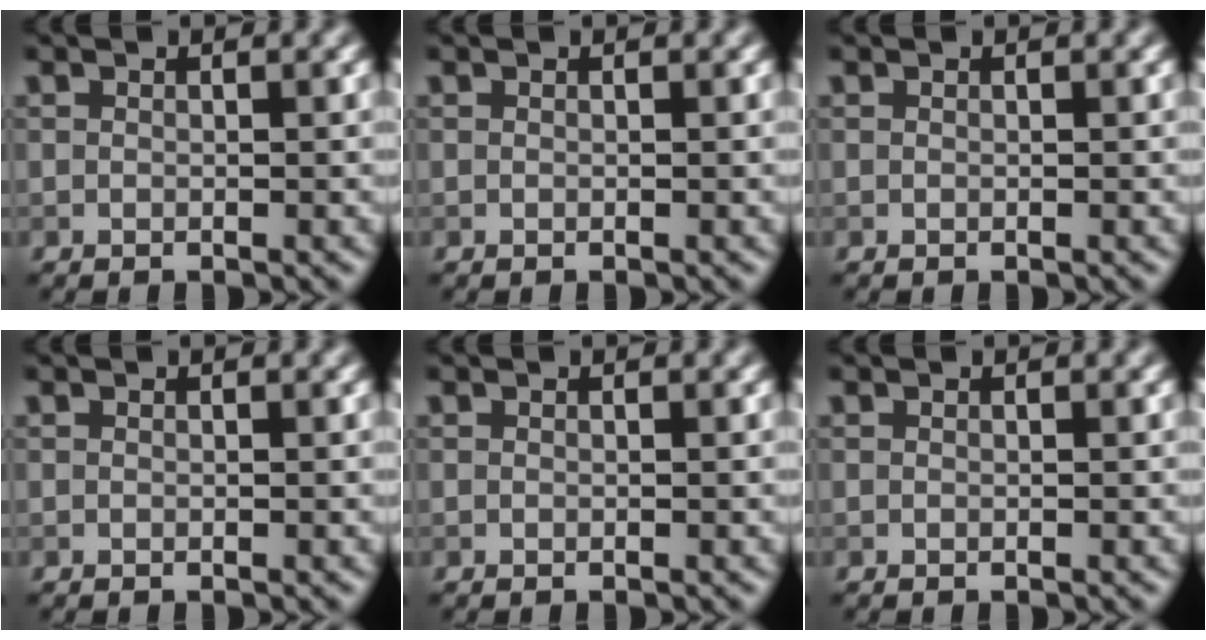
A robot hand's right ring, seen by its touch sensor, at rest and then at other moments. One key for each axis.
{"total": 0.0}
{"total": 0.0}
{"total": 0.0}
{"total": 0.0}
{"total": 0.0}